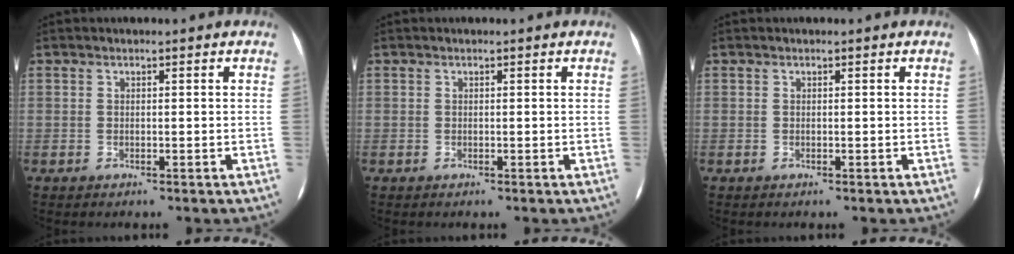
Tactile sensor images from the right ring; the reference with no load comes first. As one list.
[{"total": 0.0}, {"total": 0.0}]